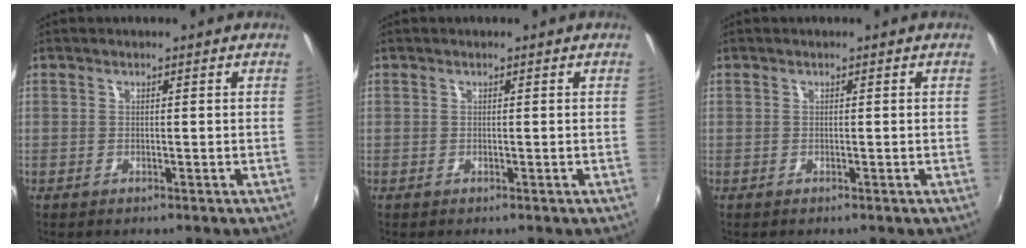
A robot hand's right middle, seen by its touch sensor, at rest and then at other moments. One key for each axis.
{"total": 0.0}
{"total": 0.0}